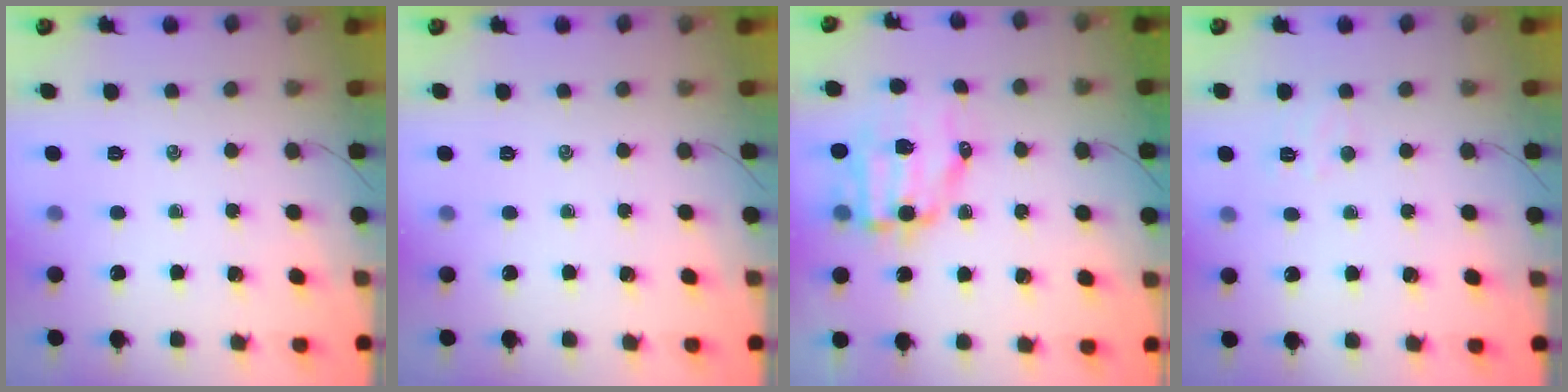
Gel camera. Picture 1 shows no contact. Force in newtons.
{"total": 0.0}
{"total": 9.0, "press": 8.7, "slide": 2.0}
{"total": 5.0, "press": 4.9, "slide": 1.2}